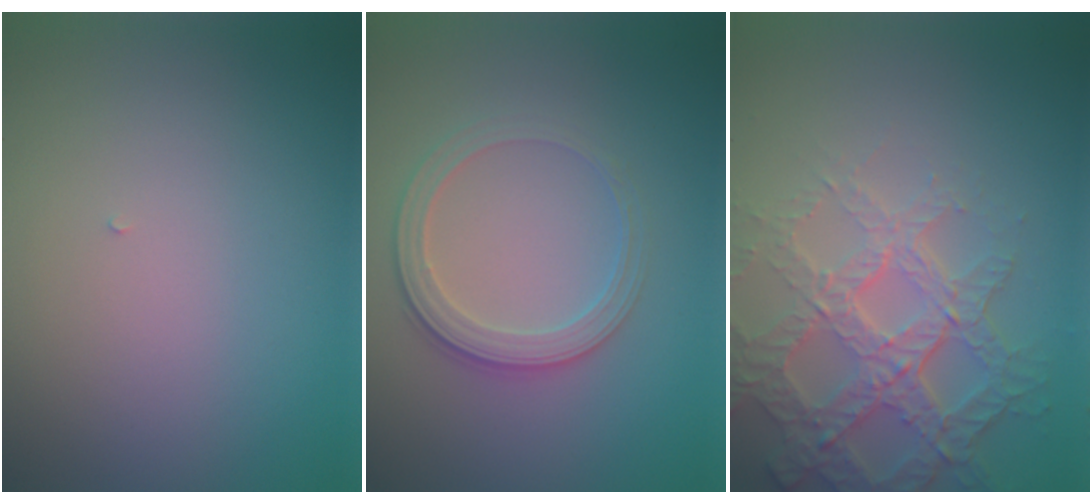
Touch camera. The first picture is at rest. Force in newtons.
{"total": 2.8, "press": 2.7, "slide": 0.9}
{"total": 5.5, "press": 4.7, "slide": 2.8}